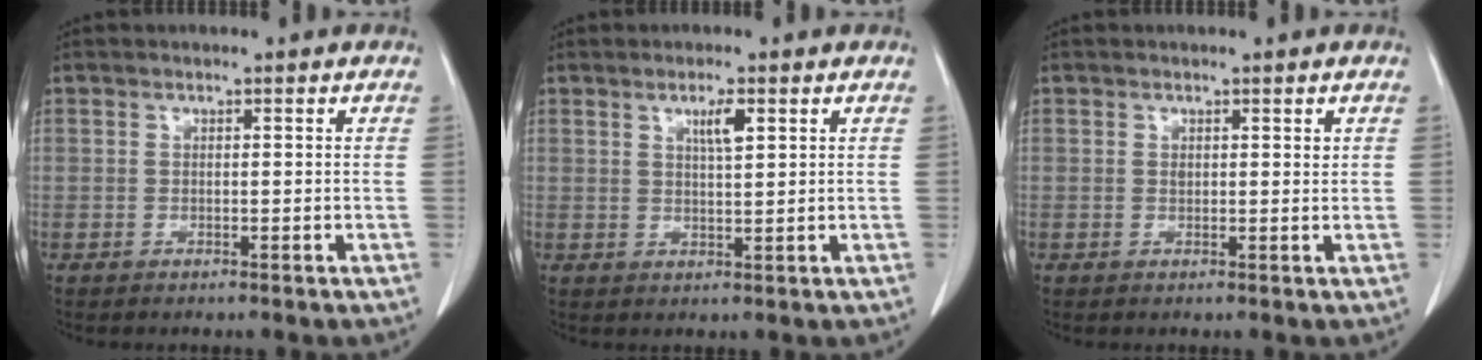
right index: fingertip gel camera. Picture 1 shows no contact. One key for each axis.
{"total": 3.0, "fx": 1.4, "fy": 0.3, "fz": 2.6, "tx": -0.045, "ty": -0.001, "tz": 0.023}
{"total": 1.2, "fx": 0.4, "fy": 0.6, "fz": 1.0, "tx": -0.019, "ty": 0.002, "tz": 0.008}